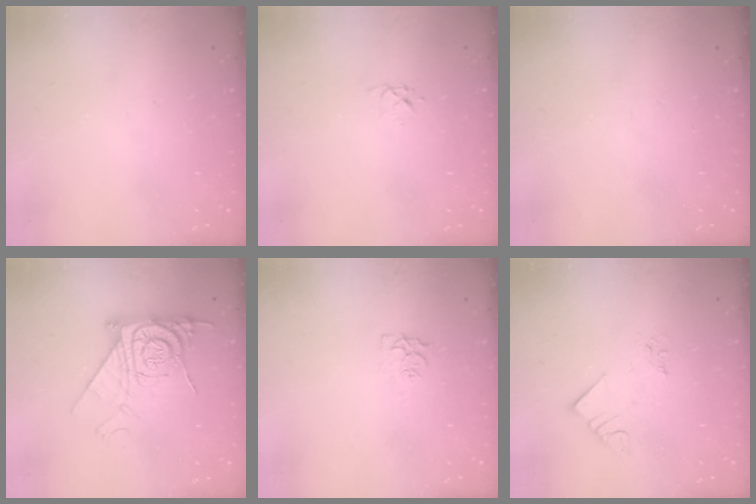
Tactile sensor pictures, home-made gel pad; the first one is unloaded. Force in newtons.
{"total": 3.2, "press": 3.2, "slide": 0.3}
{"total": 0.0}
{"total": 12.8, "press": 12.7, "slide": 1.2}
{"total": 5.0, "press": 4.9, "slide": 0.5}
{"total": 3.0, "press": 3.0, "slide": 0.0}